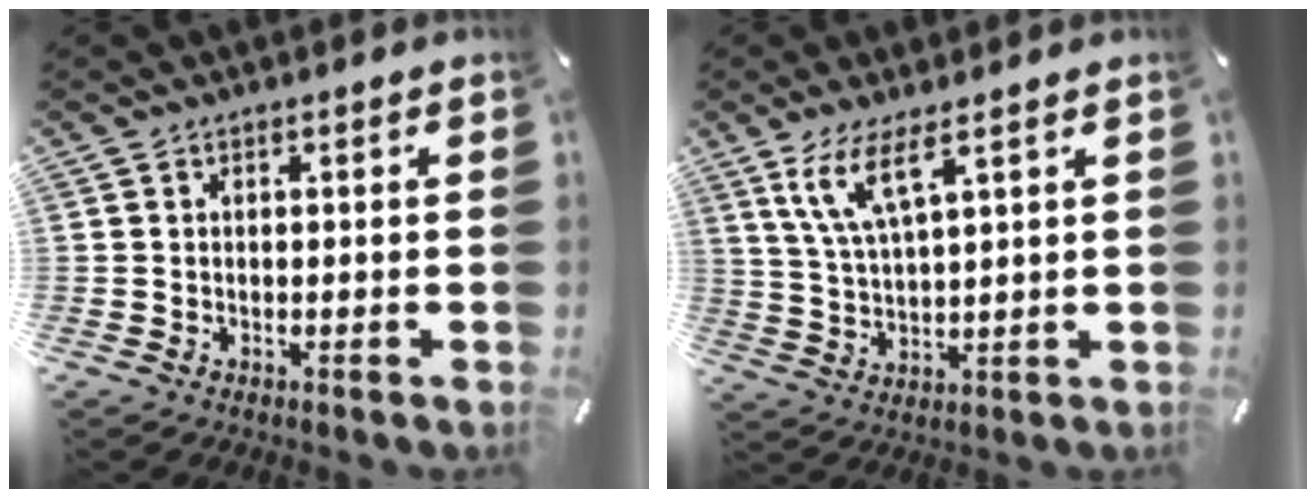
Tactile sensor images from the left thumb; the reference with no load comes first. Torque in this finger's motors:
{"motor_torque": [0.83, 0.66, 0.89, -0.95, 0.23]}